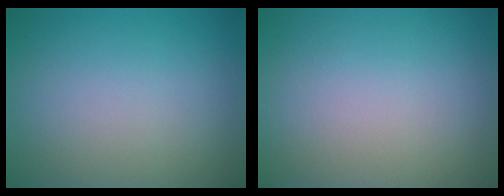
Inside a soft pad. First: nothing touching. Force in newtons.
{"total": 0.0}